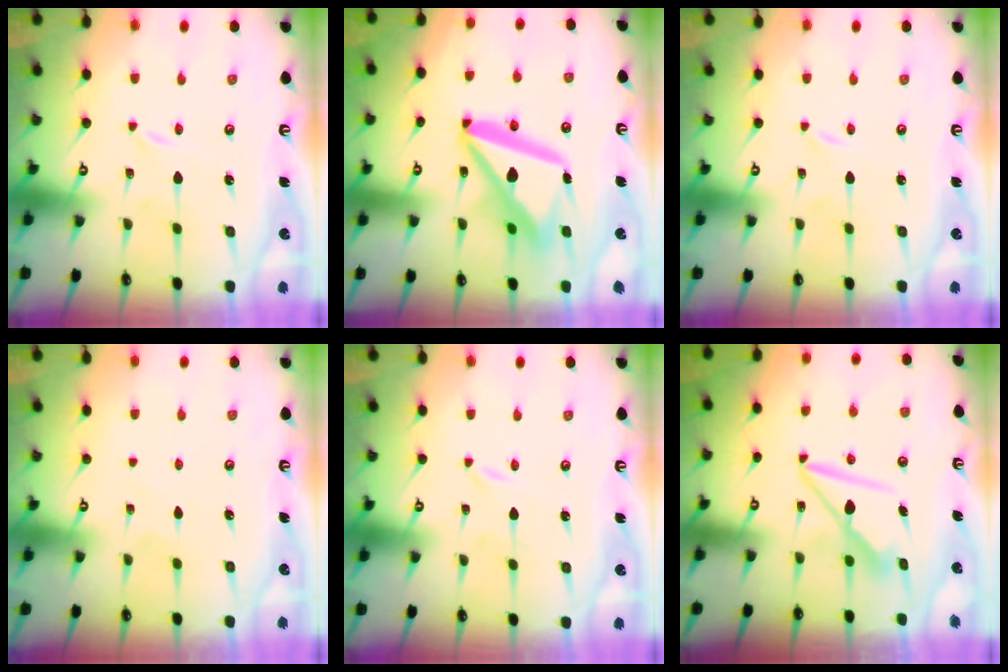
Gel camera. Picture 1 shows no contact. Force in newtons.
{"total": 15.8, "press": 15.7, "slide": 1.7}
{"total": 0.0}
{"total": 2.0, "press": 2.0, "slide": 0.2}
{"total": 0.0}
{"total": 10.2, "press": 10.2, "slide": 0.6}